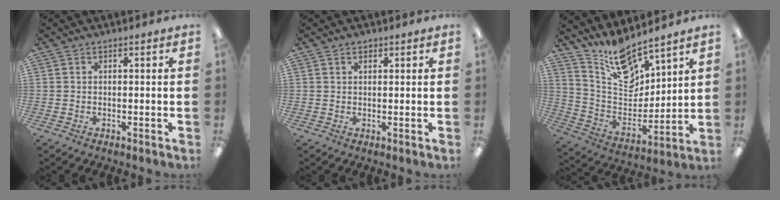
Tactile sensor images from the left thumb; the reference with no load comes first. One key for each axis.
{"total": 1.0, "fx": 0.8, "fy": 0.5, "fz": 0.5, "tx": -0.011, "ty": 0.000, "tz": 0.014}
{"total": 13.4, "fx": 11.2, "fy": 5.0, "fz": 5.3, "tx": -0.107, "ty": -0.080, "tz": 0.206}